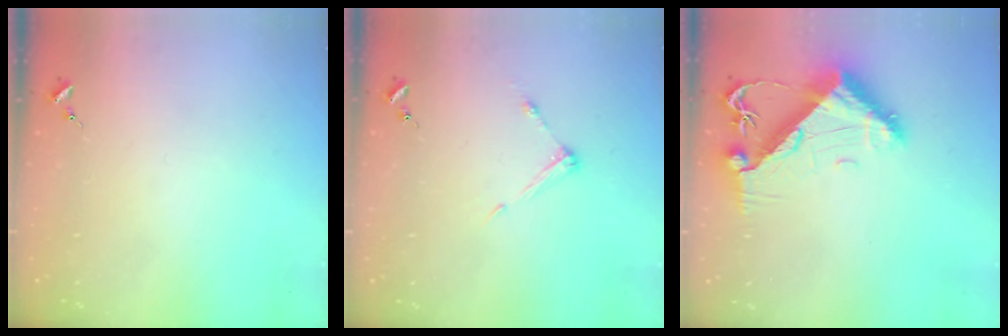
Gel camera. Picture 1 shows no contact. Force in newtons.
{"total": 5.3, "press": 5.2, "slide": 0.2}
{"total": 10.5, "press": 10.4, "slide": 1.3}